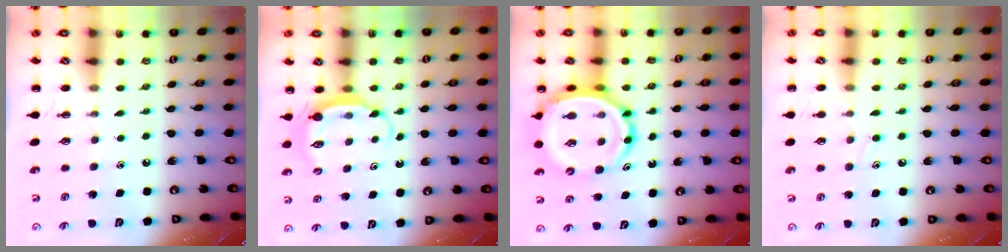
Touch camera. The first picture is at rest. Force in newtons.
{"total": 6.5, "press": 6.4, "slide": 0.7}
{"total": 11.9, "press": 11.4, "slide": 3.4}
{"total": 7.2, "press": 6.8, "slide": 2.4}